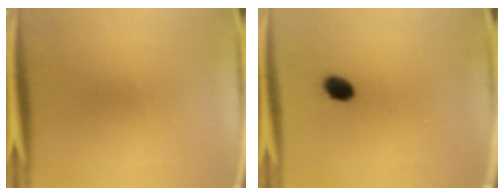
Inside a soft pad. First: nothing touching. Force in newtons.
{"total": 3.0}